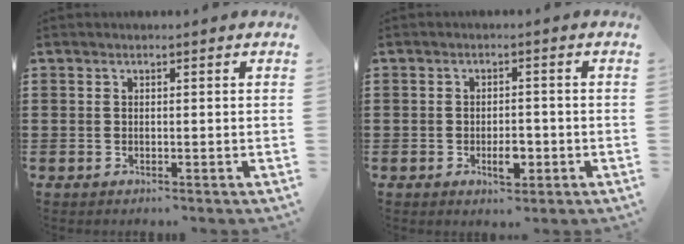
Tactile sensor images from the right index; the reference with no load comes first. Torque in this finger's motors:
{"motor_torque": [0.48, 0.47, 0.07, 0.04]}